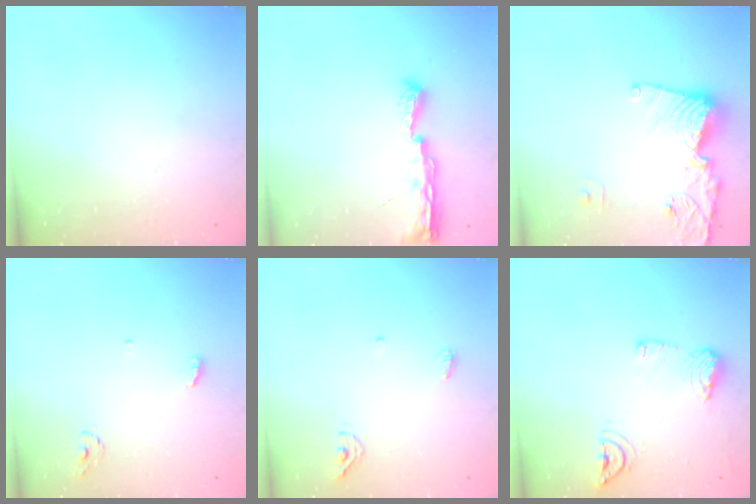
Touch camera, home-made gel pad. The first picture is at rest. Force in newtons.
{"total": 7.9, "press": 7.8, "slide": 0.8}
{"total": 13.6, "press": 13.5, "slide": 1.8}
{"total": 3.6, "press": 3.5, "slide": 0.3}
{"total": 4.9, "press": 4.8, "slide": 1.0}
{"total": 9.7, "press": 9.7, "slide": 0.3}